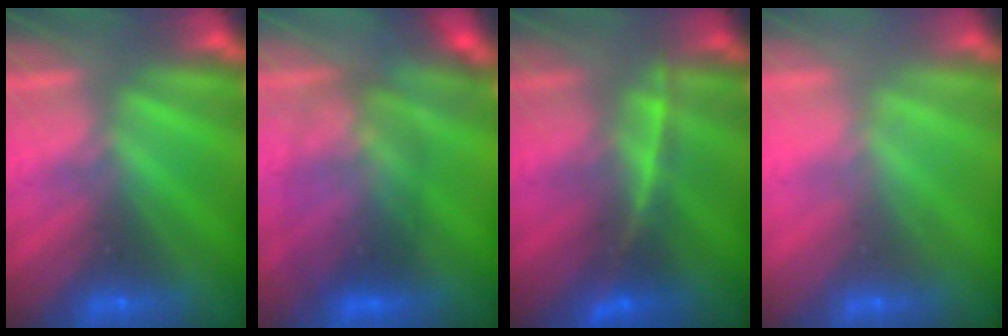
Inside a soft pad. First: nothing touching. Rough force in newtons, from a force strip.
{"total": 2.8}
{"total": 2.4}
{"total": 2.0}